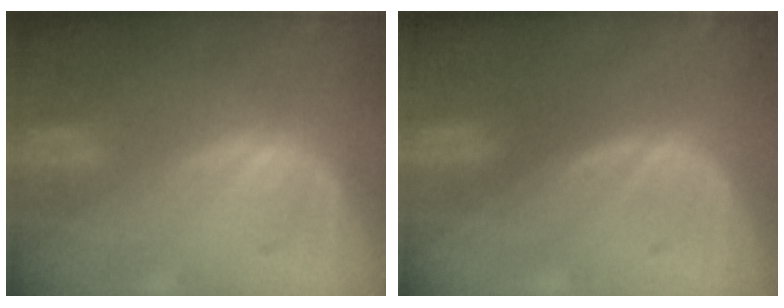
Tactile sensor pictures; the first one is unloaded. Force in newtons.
{"total": 0.0}